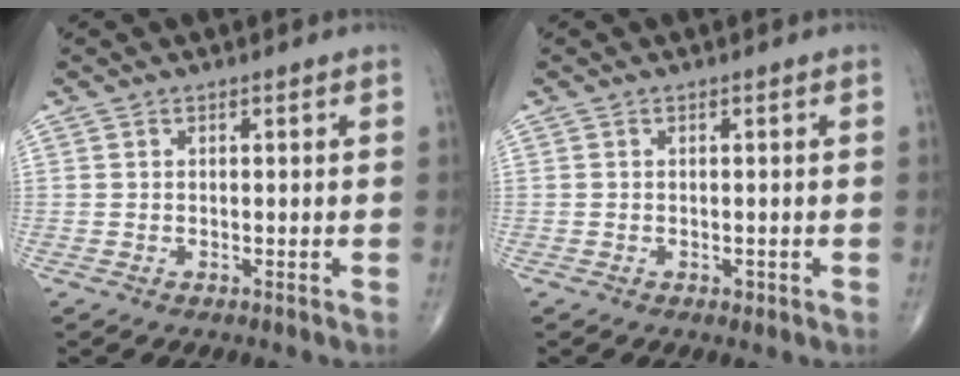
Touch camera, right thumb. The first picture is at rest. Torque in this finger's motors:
{"motor_torque": [2.16, 2.08, -0.05, -0.28, -0.04]}